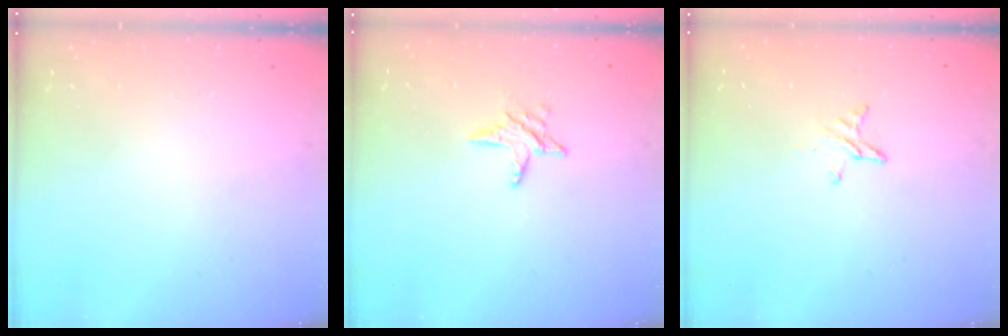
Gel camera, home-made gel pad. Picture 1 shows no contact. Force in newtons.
{"total": 5.1, "press": 5.1, "slide": 0.6}
{"total": 3.5, "press": 3.5, "slide": 0.3}